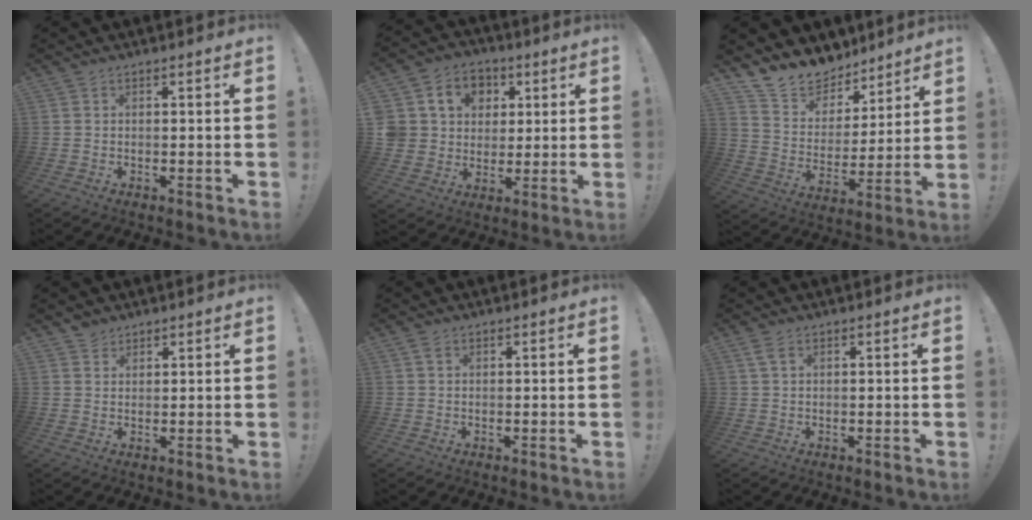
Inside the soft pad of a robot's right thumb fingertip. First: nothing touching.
{"total": 11.3, "force": [3.1, 10.2, 3.6], "torque": [-0.052, -0.011, 0.073]}
{"total": 12.3, "force": [10.6, 6.1, 1.5], "torque": [-0.038, -0.092, 0.196]}
{"total": 2.7, "force": [2.2, 1.4, 0.5], "torque": [-0.013, -0.009, 0.043]}
{"total": 0.9, "force": [0.5, 0.5, 0.6], "torque": [-0.006, 0.000, 0.007]}
{"total": 2.2, "force": [1.0, 1.0, 1.7], "torque": [-0.036, 0.005, 0.018]}